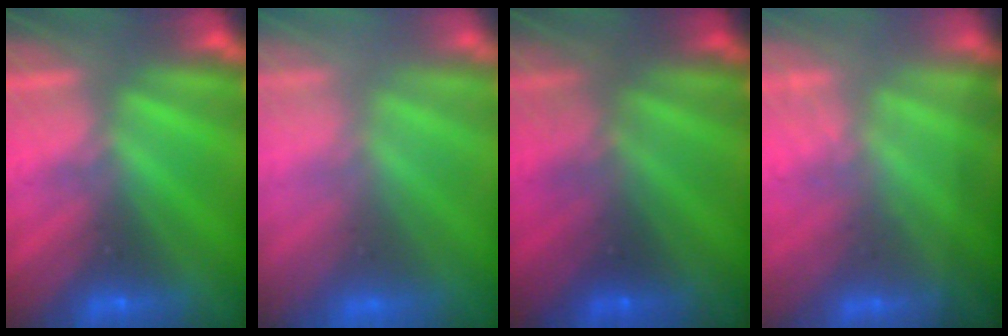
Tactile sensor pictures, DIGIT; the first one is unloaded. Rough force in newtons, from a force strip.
{"total": 7.3}
{"total": 1.8}
{"total": 1.3}